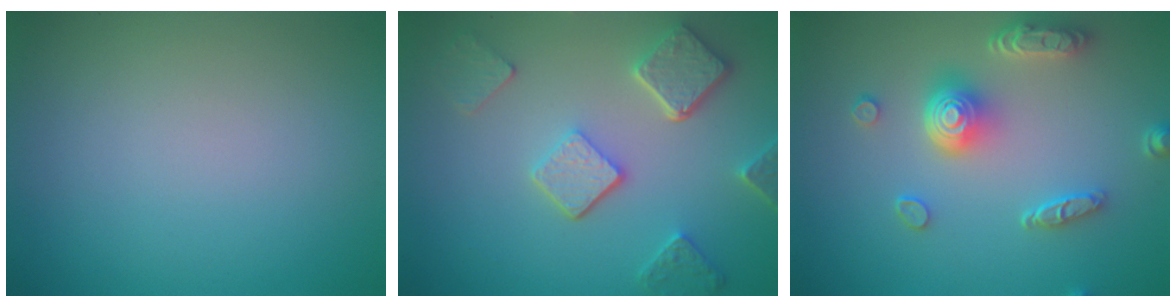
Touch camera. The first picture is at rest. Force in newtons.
{"total": 5.0, "press": 3.8, "slide": 3.2}
{"total": 5.0, "press": 4.0, "slide": 3.0}